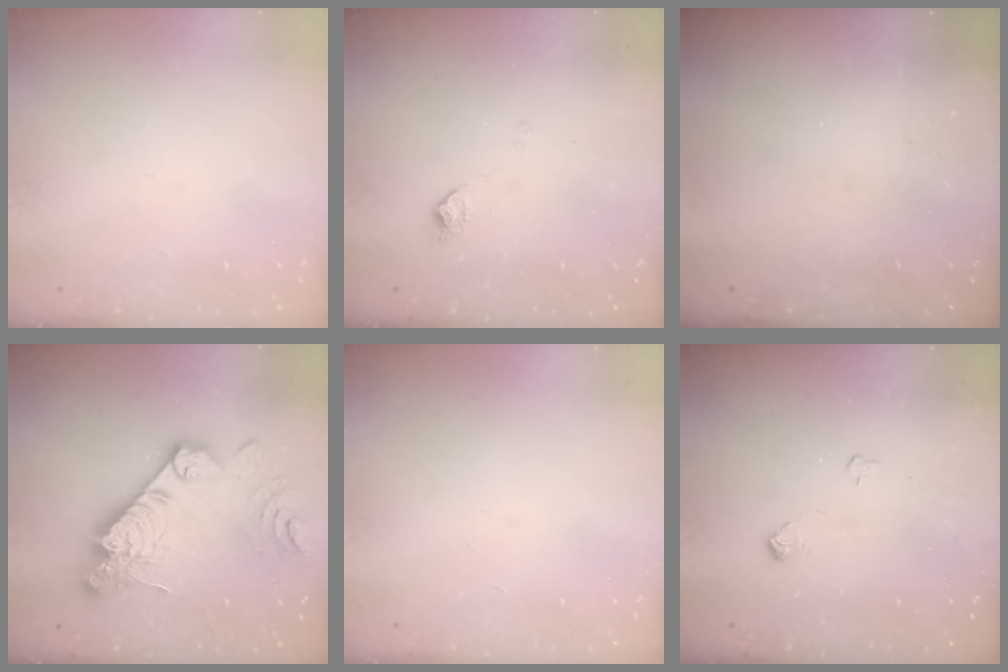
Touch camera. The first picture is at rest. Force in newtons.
{"total": 5.7, "press": 5.7, "slide": 0.7}
{"total": 0.0}
{"total": 24.2, "press": 24.1, "slide": 2.5}
{"total": 0.0}
{"total": 5.7, "press": 5.7, "slide": 0.7}